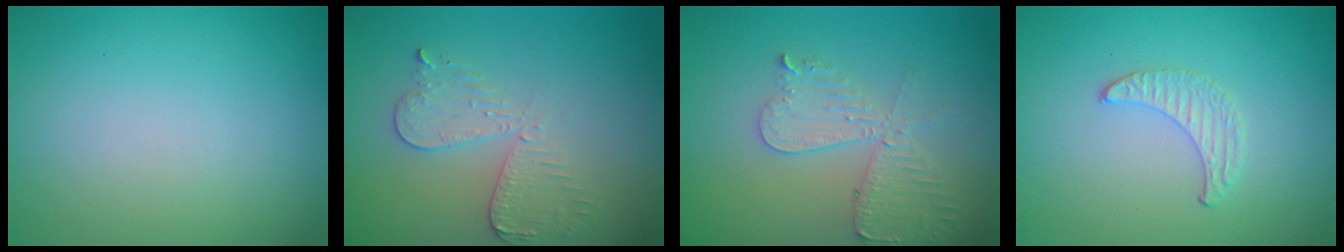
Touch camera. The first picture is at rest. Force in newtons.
{"total": 3.0, "press": 2.7, "slide": 1.2}
{"total": 4.2, "press": 3.7, "slide": 2.1}
{"total": 0.8, "press": 0.8, "slide": 0.2}